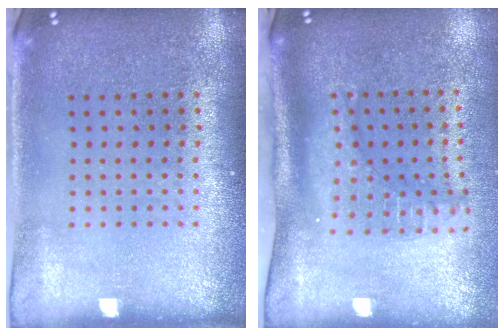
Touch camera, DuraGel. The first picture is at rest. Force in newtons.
{"total": 2.2, "press": 1.6, "slide": 1.5}